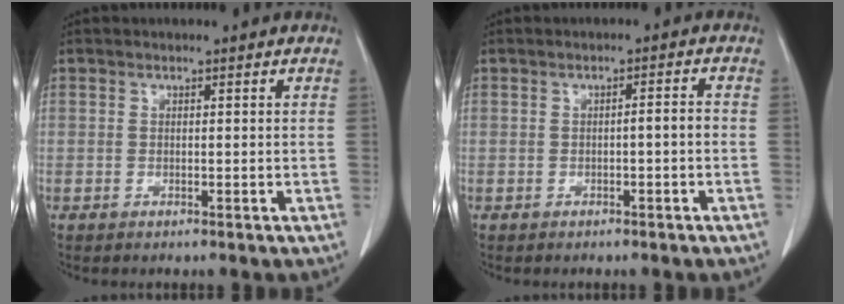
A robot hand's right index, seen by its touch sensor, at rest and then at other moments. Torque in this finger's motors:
{"motor_torque": [0.26, -0.20, 0.05, 0.01]}